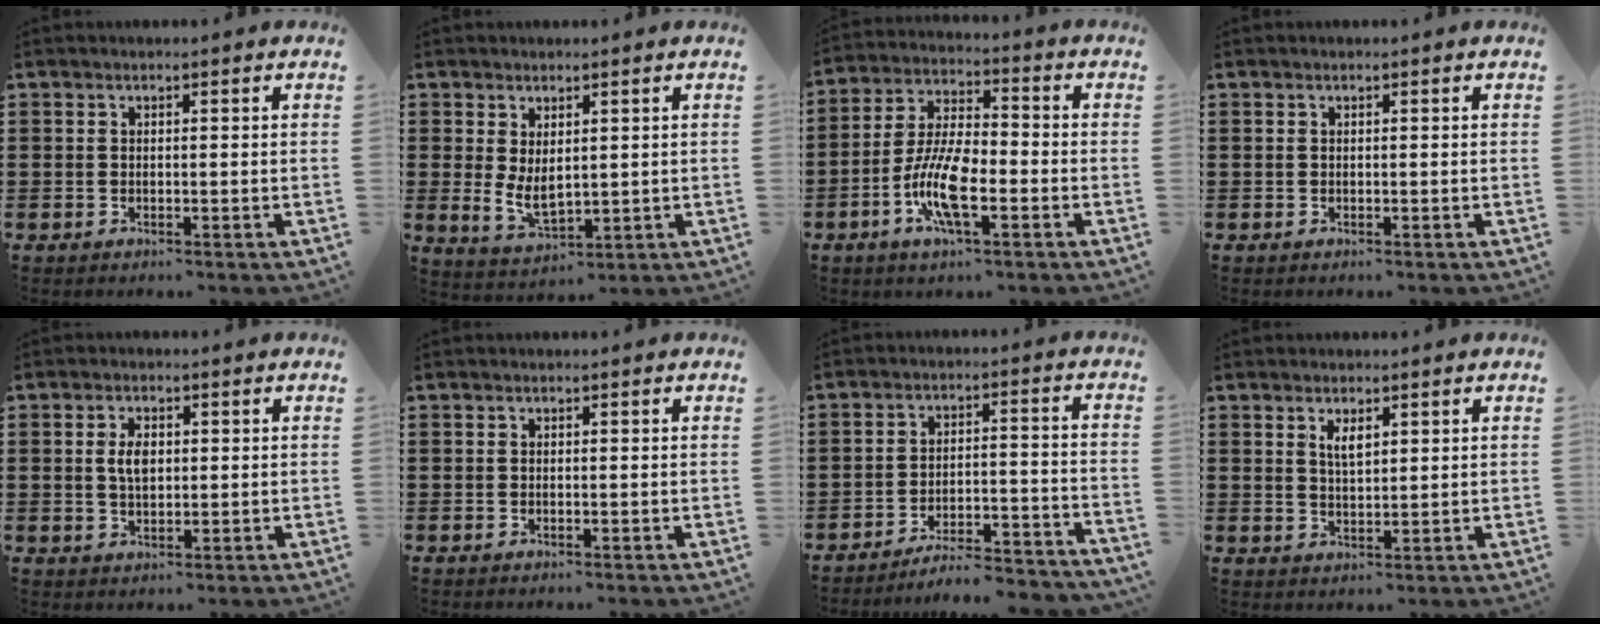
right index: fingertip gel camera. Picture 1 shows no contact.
{"total": 4.3, "force": [0.6, 2.5, 3.5], "torque": [-0.073, 0.000, 0.013]}
{"total": 10.0, "force": [-3.6, 3.1, 8.8], "torque": [-0.196, -0.011, -0.071]}
{"total": 0.0}
{"total": 3.5, "force": [0.4, 1.9, 2.9], "torque": [-0.059, 0.010, 0.005]}
{"total": 0.0}
{"total": 6.2, "force": [-6.0, 0.1, 1.7], "torque": [-0.025, 0.006, -0.116]}
{"total": 2.5, "force": [1.4, 1.0, 1.9], "torque": [-0.031, 0.000, 0.023]}